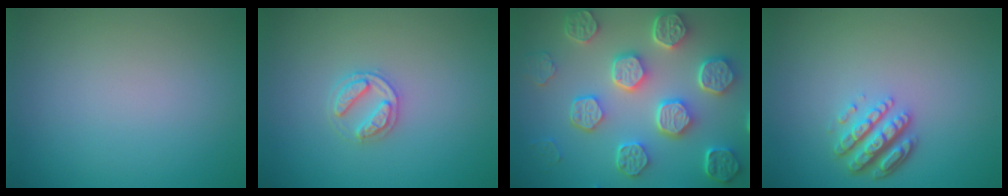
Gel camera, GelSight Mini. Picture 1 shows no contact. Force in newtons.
{"total": 2.4, "press": 2.4, "slide": 0.4}
{"total": 8.6, "press": 6.5, "slide": 5.7}
{"total": 4.1, "press": 3.1, "slide": 2.7}